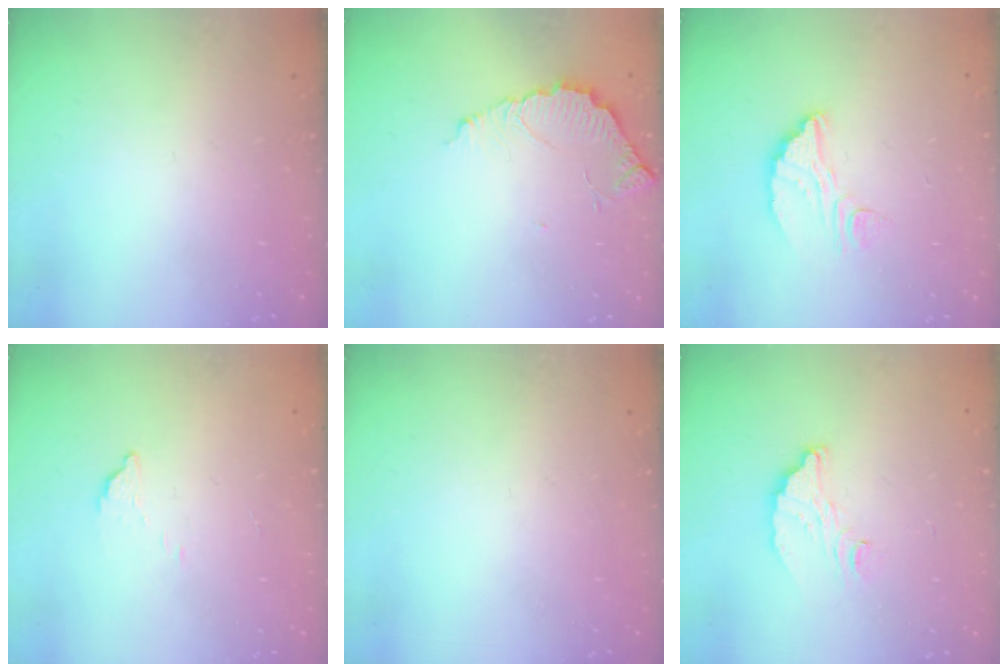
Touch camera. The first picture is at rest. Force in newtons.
{"total": 4.3, "press": 4.3, "slide": 0.2}
{"total": 7.2, "press": 7.2, "slide": 0.6}
{"total": 2.8, "press": 2.7, "slide": 0.3}
{"total": 0.0}
{"total": 6.4, "press": 6.4, "slide": 0.1}